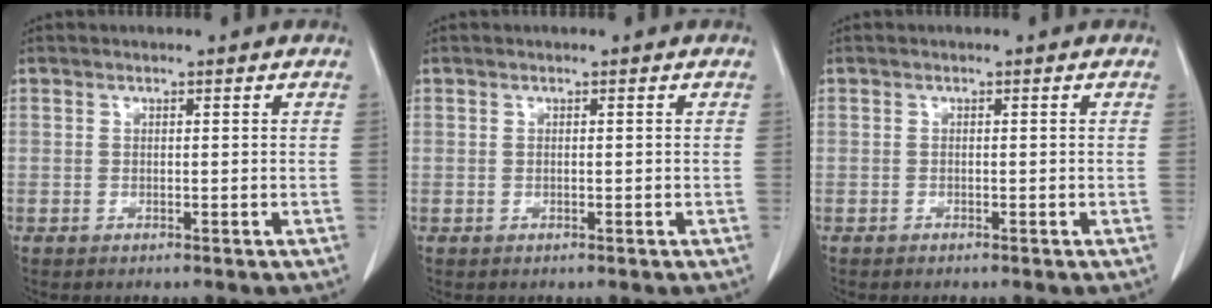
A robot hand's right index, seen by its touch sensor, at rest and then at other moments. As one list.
[{"total": 0.0}, {"total": 0.6, "force": [-0.4, 0.3, 0.3], "torque": [-0.009, 0.000, -0.007]}]